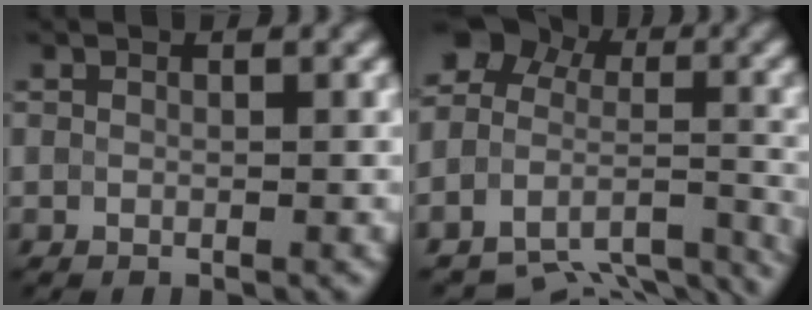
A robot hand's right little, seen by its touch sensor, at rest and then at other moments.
{"total": 11.0, "force": [-6.3, 7.6, 4.9], "torque": [-0.082, -0.011, -0.048]}